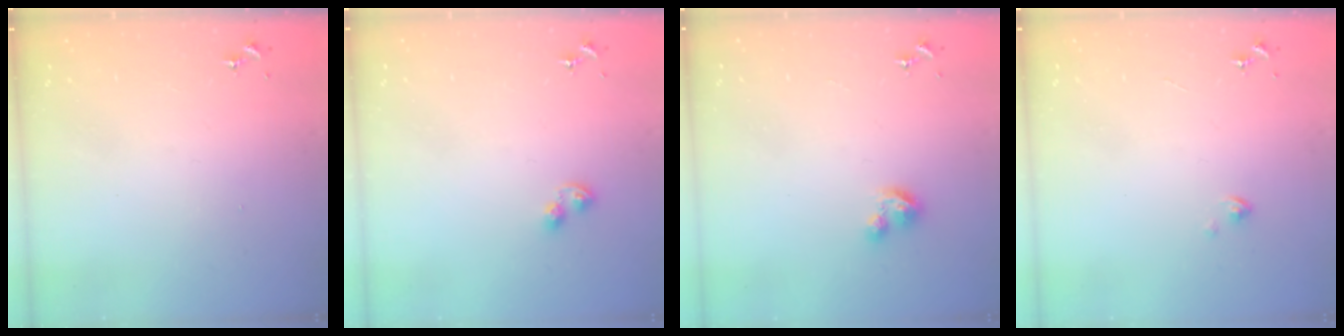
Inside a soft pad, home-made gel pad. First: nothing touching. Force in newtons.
{"total": 3.7, "press": 3.7, "slide": 0.5}
{"total": 3.9, "press": 3.9, "slide": 0.3}
{"total": 2.5, "press": 2.4, "slide": 0.2}